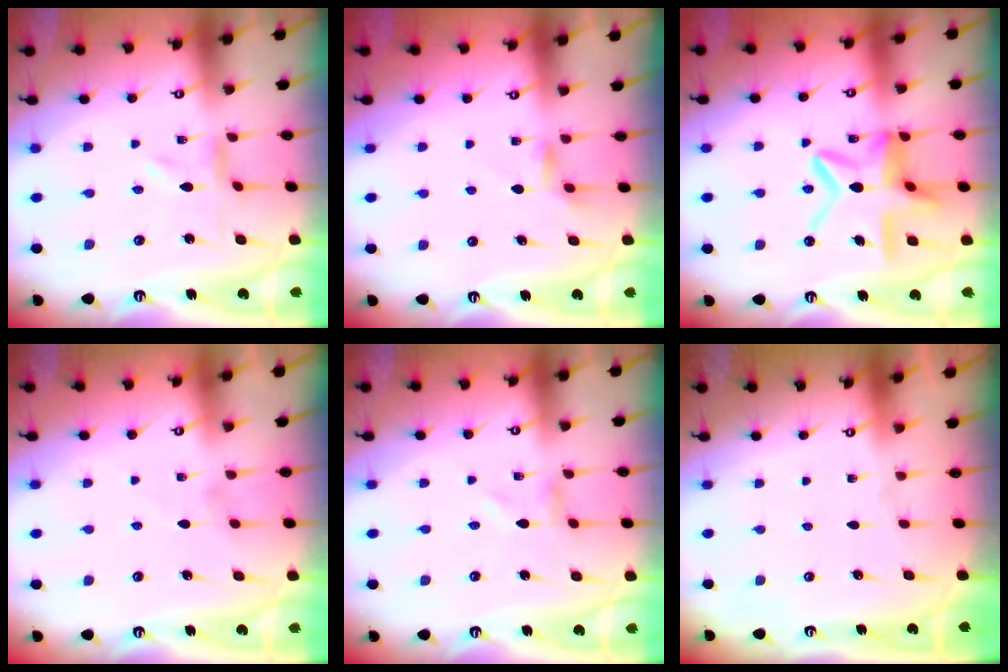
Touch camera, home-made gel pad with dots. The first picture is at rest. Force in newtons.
{"total": 2.3, "press": 2.2, "slide": 0.4}
{"total": 13.7, "press": 13.6, "slide": 1.6}
{"total": 1.3, "press": 1.3, "slide": 0.3}
{"total": 0.0}
{"total": 0.0}